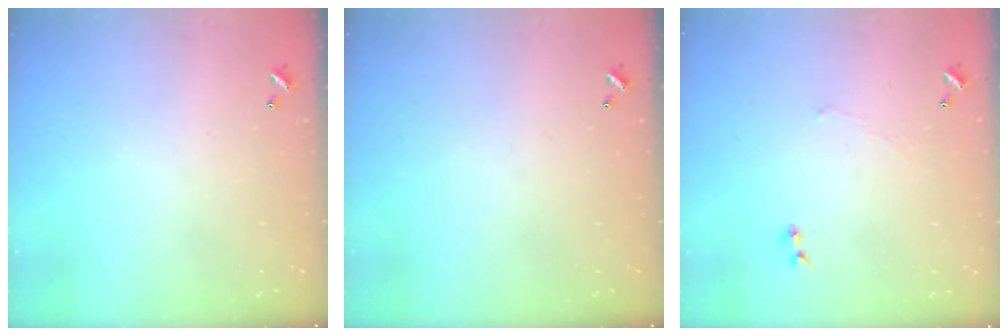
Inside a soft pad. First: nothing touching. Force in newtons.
{"total": 0.0}
{"total": 1.6, "press": 1.5, "slide": 0.6}